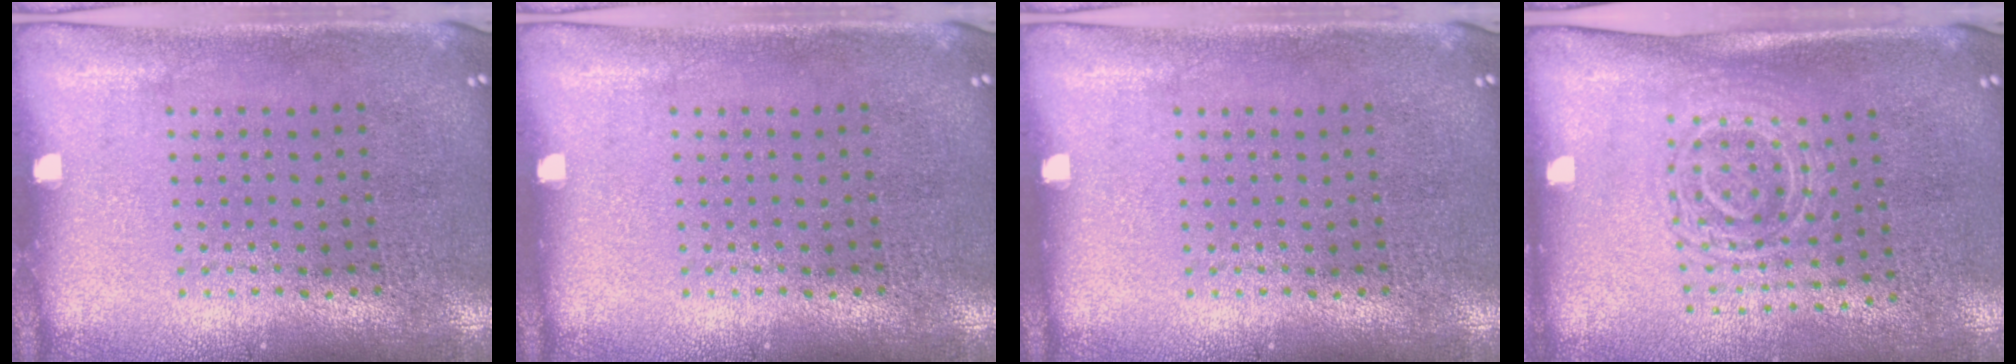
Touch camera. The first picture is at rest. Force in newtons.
{"total": 0.0}
{"total": 0.0}
{"total": 1.7, "press": 1.3, "slide": 1.0}